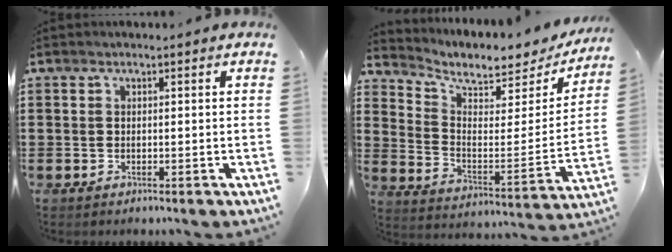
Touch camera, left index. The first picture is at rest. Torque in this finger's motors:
{"motor_torque": [2.14, 0.00, 0.10, 0.06]}